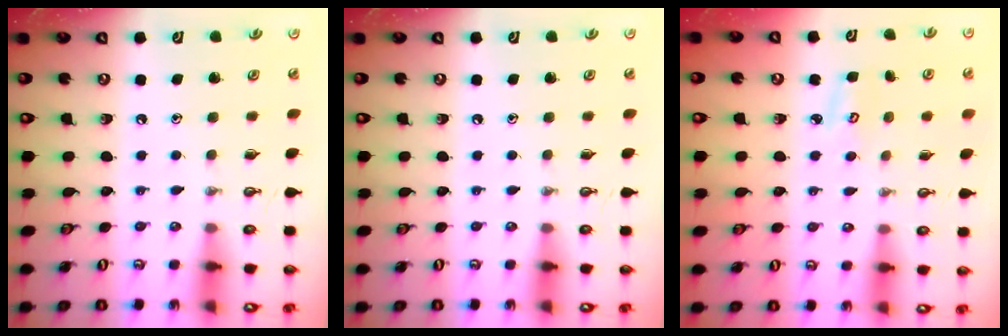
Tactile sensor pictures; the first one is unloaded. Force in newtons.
{"total": 0.0}
{"total": 3.4, "press": 3.4, "slide": 0.4}